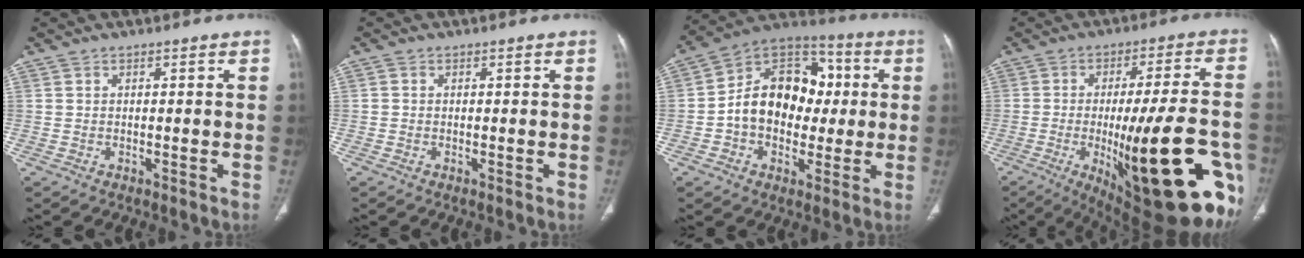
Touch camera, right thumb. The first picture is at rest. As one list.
[{"total": 1.1, "force": [0.5, 0.5, -0.8], "torque": [0.013, 0.001, 0.003]}, {"total": 16.7, "force": [0.5, 13.2, 10.1], "torque": [-0.115, 0.036, 0.000]}, {"total": 30.8, "force": [-8.3, 9.3, 28.1], "torque": [-0.327, -0.001, -0.097]}]